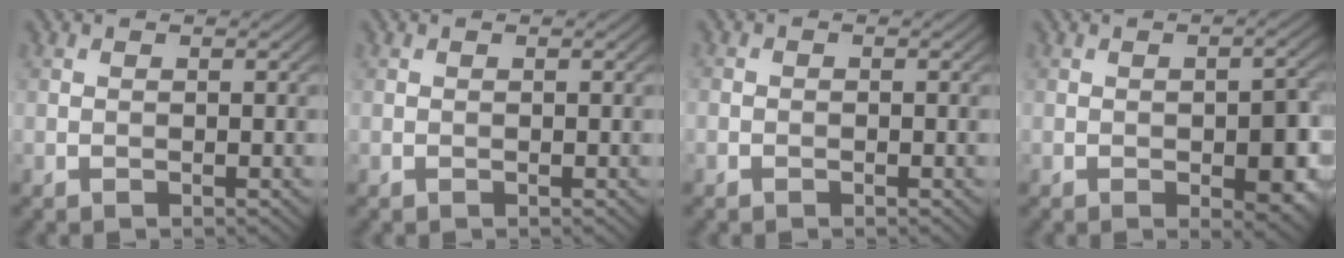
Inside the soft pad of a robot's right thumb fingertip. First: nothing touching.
{"total": 0.0}
{"total": 0.6, "force": [-0.4, 0.4, 0.2], "torque": [-0.001, -0.003, -0.008]}
{"total": 5.7, "force": [-1.4, 2.7, 4.8], "torque": [-0.061, -0.006, -0.014]}